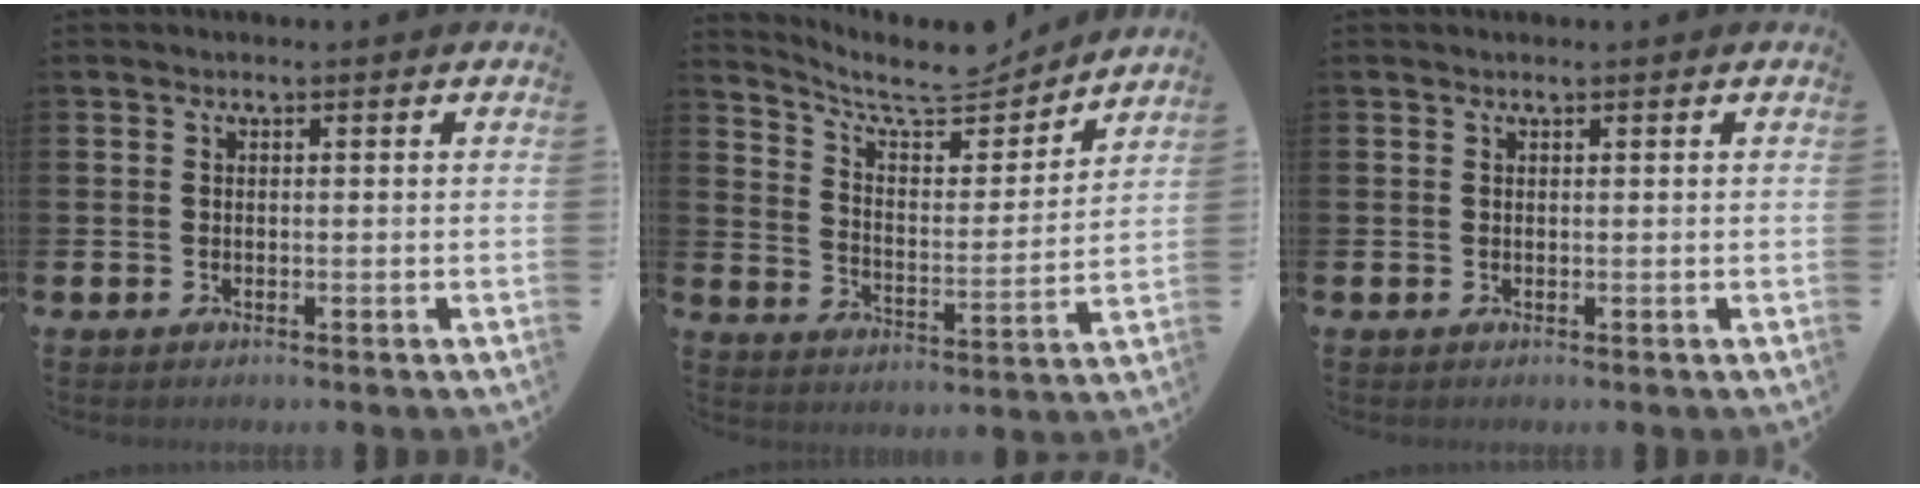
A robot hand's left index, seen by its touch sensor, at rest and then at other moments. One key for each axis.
{"total": 8.8, "fx": 8.0, "fy": 2.1, "fz": 3.0, "tx": -0.082, "ty": -0.055, "tz": 0.139}
{"total": 0.0}